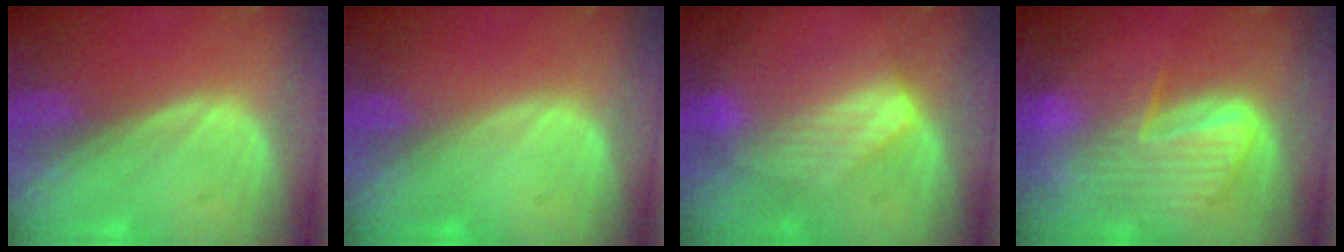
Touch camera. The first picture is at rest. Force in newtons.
{"total": 0.0}
{"total": 7.0, "press": 6.7, "slide": 1.8}
{"total": 10.1, "press": 8.7, "slide": 5.2}